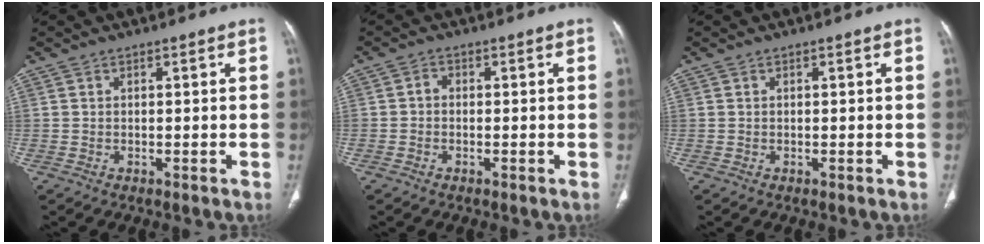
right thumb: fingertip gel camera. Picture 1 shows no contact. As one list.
[{"total": 1.4, "force": [-0.3, 1.1, 0.8], "torque": [-0.007, 0.004, -0.009]}, {"total": 0.0}]